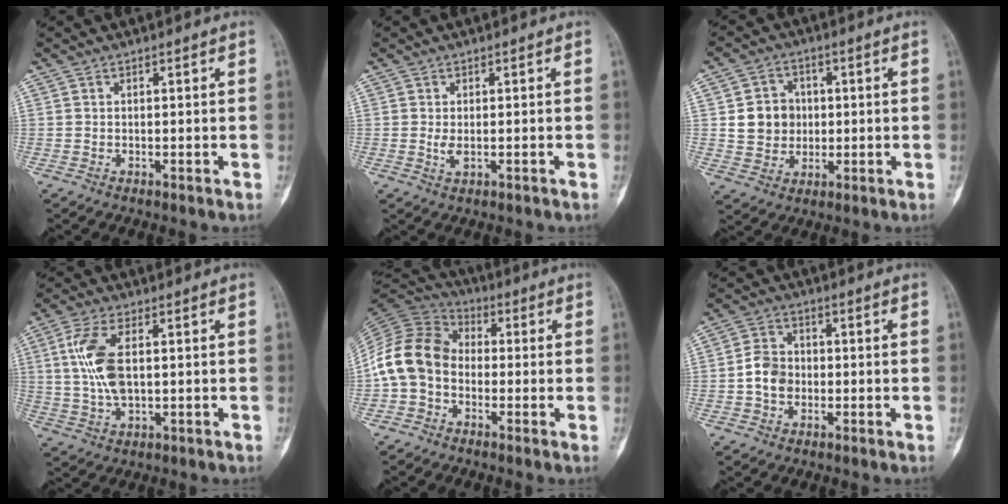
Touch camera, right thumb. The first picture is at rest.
{"total": 1.9, "force": [-0.3, 0.8, 1.7], "torque": [-0.035, -0.004, -0.004]}
{"total": 8.0, "force": [0.7, 7.3, 3.3], "torque": [-0.017, 0.004, 0.012]}
{"total": 9.5, "force": [1.1, 4.7, 8.2], "torque": [-0.178, 0.005, 0.025]}
{"total": 12.0, "force": [-1.9, 9.4, 7.1], "torque": [-0.131, 0.038, -0.051]}
{"total": 5.9, "force": [-1.1, 4.8, 3.3], "torque": [-0.044, 0.018, -0.027]}